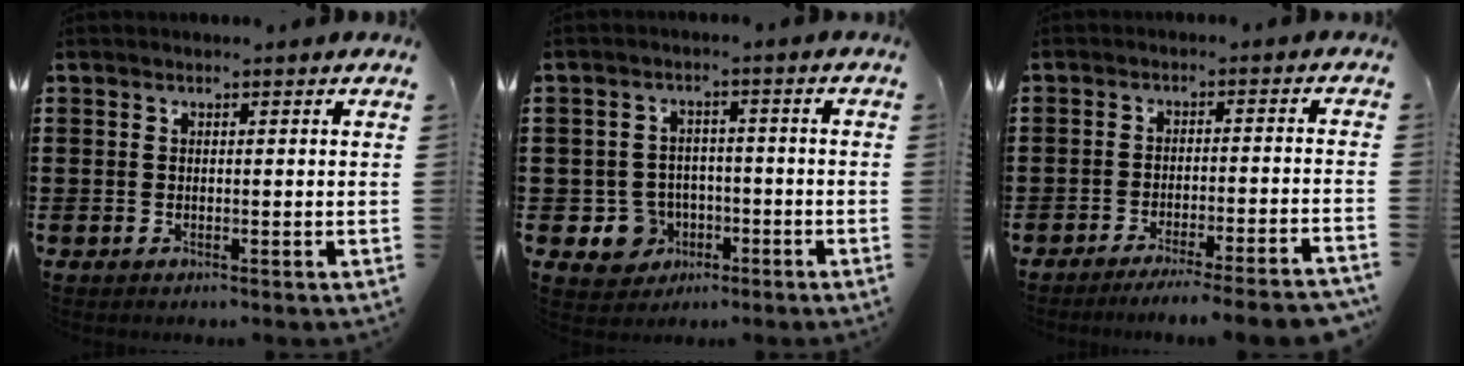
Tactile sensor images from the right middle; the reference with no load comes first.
{"total": 5.4, "force": [-2.0, 4.7, 1.6], "torque": [-0.037, 0.008, -0.038]}
{"total": 4.0, "force": [-3.6, -0.5, 1.7], "torque": [-0.025, -0.007, -0.071]}